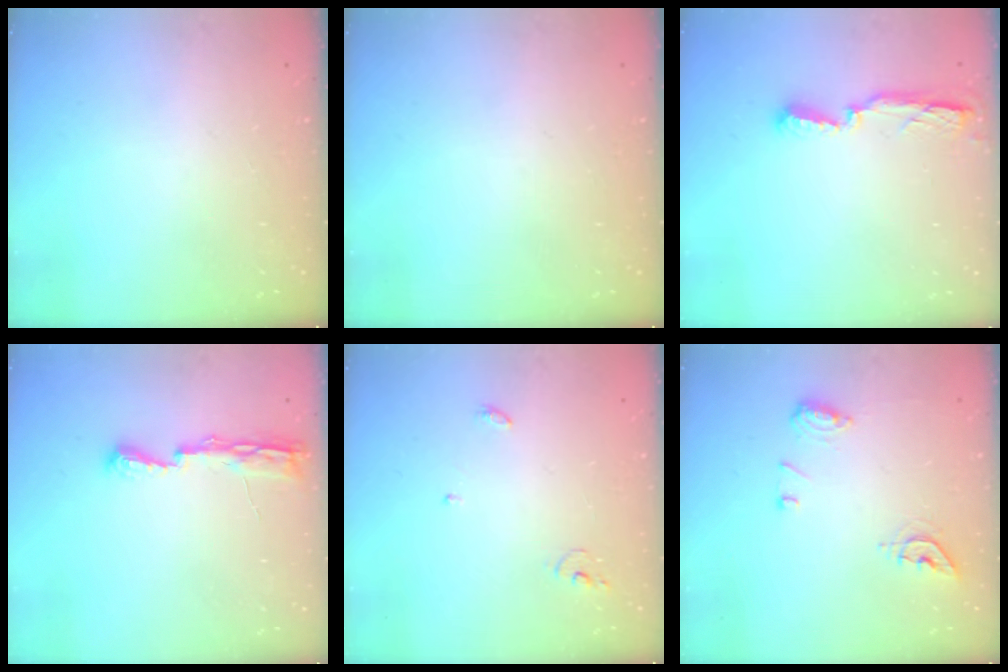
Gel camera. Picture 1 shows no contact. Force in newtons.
{"total": 0.0}
{"total": 9.5, "press": 7.8, "slide": 5.5}
{"total": 7.1, "press": 7.1, "slide": 0.8}
{"total": 3.8, "press": 3.8, "slide": 0.4}
{"total": 9.0, "press": 8.9, "slide": 0.9}